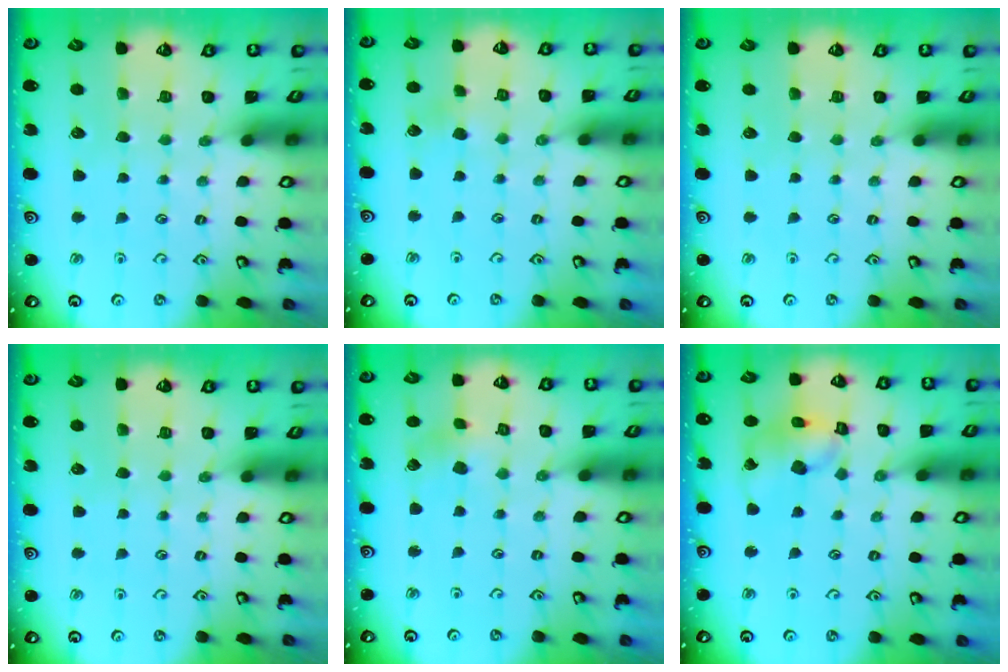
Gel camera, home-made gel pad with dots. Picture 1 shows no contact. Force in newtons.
{"total": 2.5, "press": 2.5, "slide": 0.2}
{"total": 0.0}
{"total": 0.0}
{"total": 2.7, "press": 2.6, "slide": 0.7}
{"total": 12.4, "press": 12.2, "slide": 1.7}